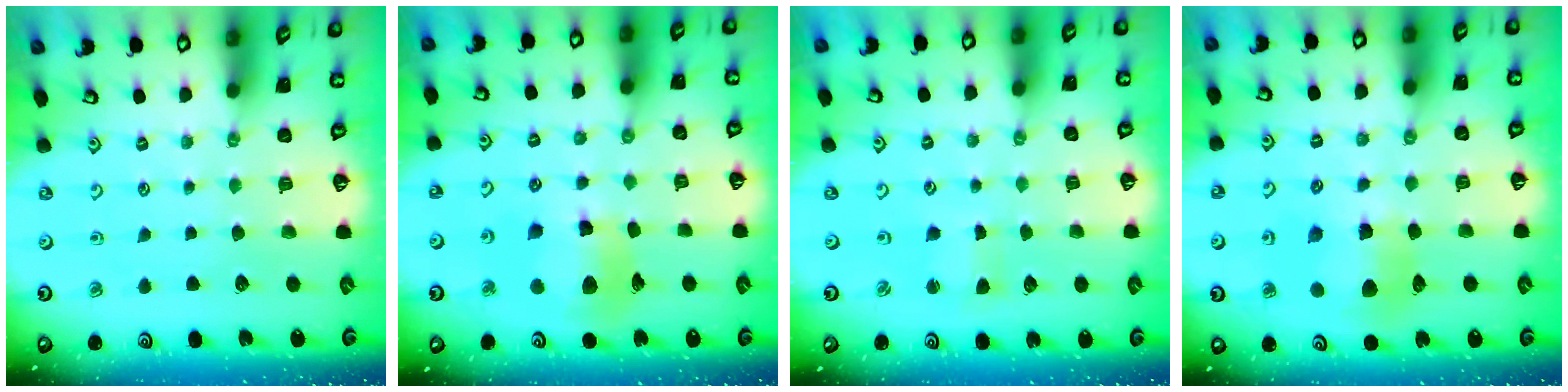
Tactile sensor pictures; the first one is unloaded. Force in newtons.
{"total": 12.3, "press": 12.2, "slide": 1.3}
{"total": 1.9, "press": 1.9, "slide": 0.2}
{"total": 11.2, "press": 11.1, "slide": 0.7}